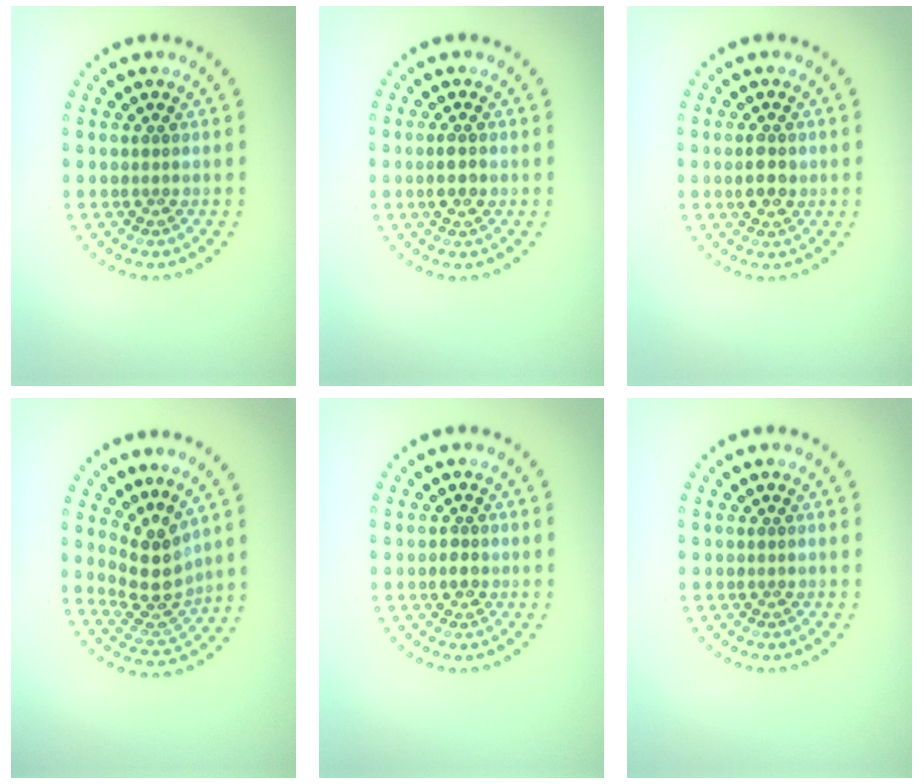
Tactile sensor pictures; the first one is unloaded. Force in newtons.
{"total": 1.6, "press": 1.5, "slide": 0.6}
{"total": 2.1, "press": 2.1, "slide": 0.3}
{"total": 3.6, "press": 2.9, "slide": 2.1}
{"total": 1.0, "press": 1.0, "slide": 0.1}
{"total": 0.0}